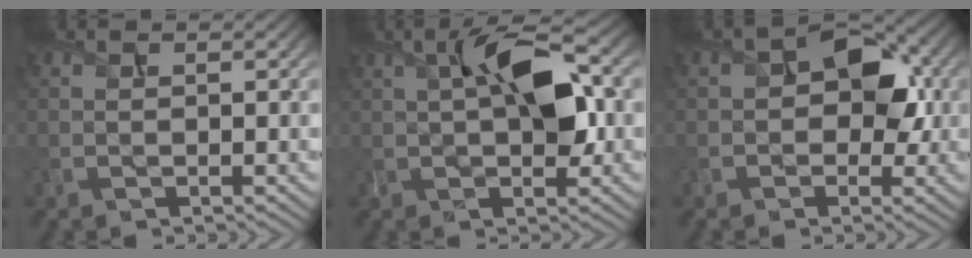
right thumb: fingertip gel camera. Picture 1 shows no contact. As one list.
[{"total": 9.0, "force": [1.1, 3.5, 8.2], "torque": [-0.140, 0.019, 0.009]}, {"total": 6.2, "force": [0.3, 4.2, 4.5], "torque": [-0.053, 0.003, -0.002]}]